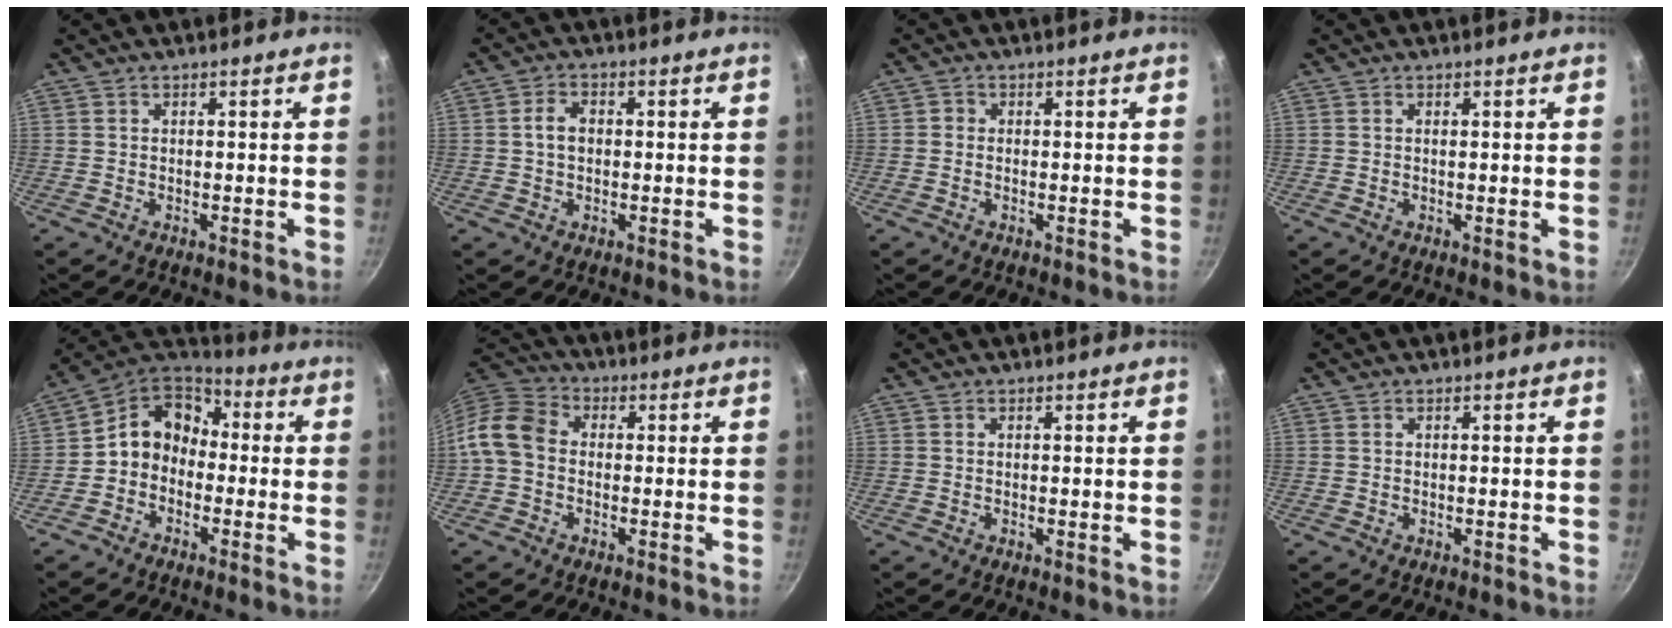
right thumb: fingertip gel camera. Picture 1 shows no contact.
{"total": 3.7, "force": [0.0, 2.7, 2.6], "torque": [-0.036, 0.012, -0.003]}
{"total": 1.0, "force": [-0.3, 0.9, 0.3], "torque": [-0.002, 0.003, -0.009]}
{"total": 0.6, "force": [0.2, 0.1, 0.5], "torque": [-0.010, -0.001, 0.000]}
{"total": 10.6, "force": [-1.2, 8.7, 5.9], "torque": [-0.070, 0.048, -0.048]}
{"total": 8.6, "force": [-0.8, 6.7, 5.3], "torque": [-0.088, 0.026, -0.038]}
{"total": 0.0}
{"total": 0.0}